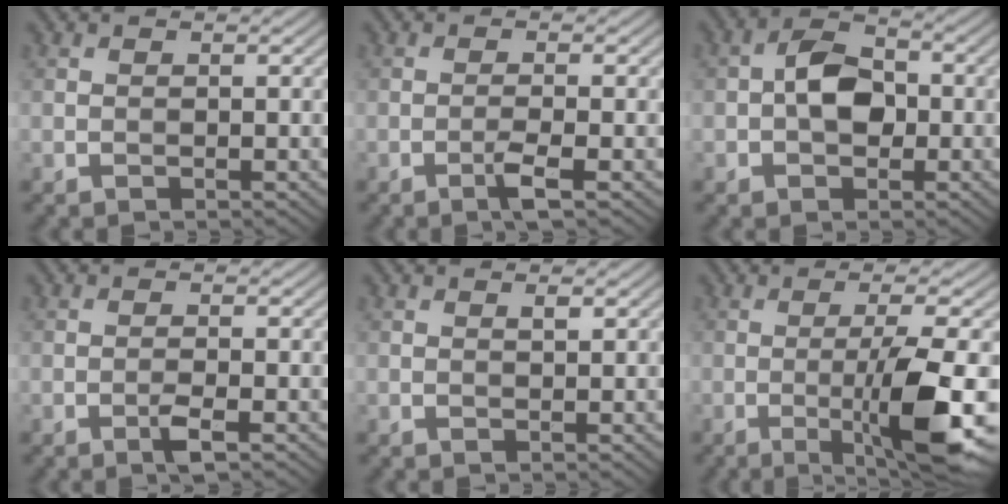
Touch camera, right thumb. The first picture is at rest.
{"total": 2.4, "force": [-1.2, 0.0, 2.0], "torque": [-0.039, 0.006, -0.028]}
{"total": 5.1, "force": [-0.5, 3.4, 3.7], "torque": [-0.064, 0.007, -0.017]}
{"total": 2.0, "force": [-1.1, 0.2, 1.7], "torque": [-0.031, 0.004, -0.021]}
{"total": 0.8, "force": [0.4, 0.1, 0.7], "torque": [-0.012, -0.001, 0.008]}
{"total": 10.6, "force": [-2.6, 1.5, 10.1], "torque": [-0.157, 0.003, -0.041]}